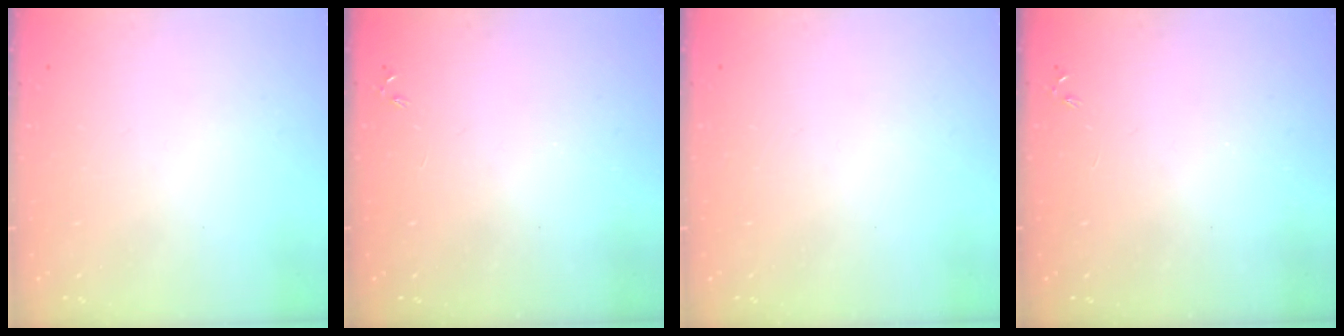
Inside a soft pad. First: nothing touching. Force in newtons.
{"total": 0.0}
{"total": 0.0}
{"total": 0.0}